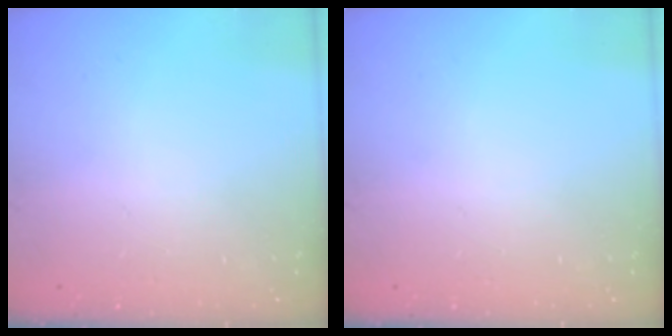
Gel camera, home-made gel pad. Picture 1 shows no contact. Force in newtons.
{"total": 0.0}